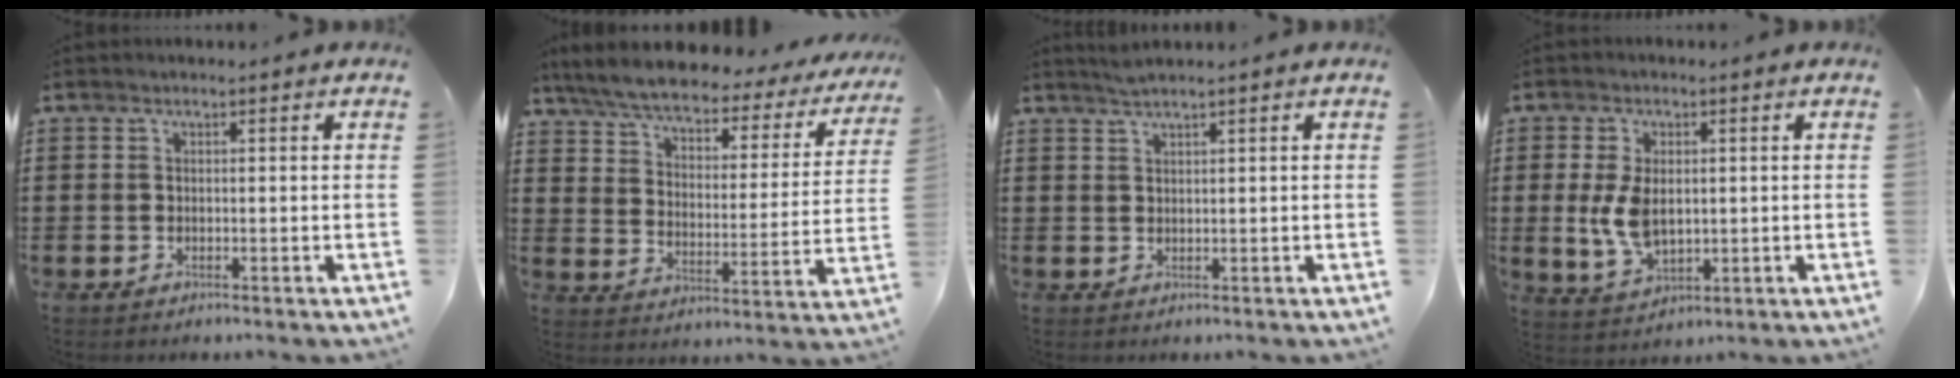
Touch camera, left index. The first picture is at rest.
{"total": 5.8, "force": [5.2, 1.2, 2.4], "torque": [-0.073, -0.033, 0.086]}
{"total": 1.6, "force": [1.3, -0.2, 0.8], "torque": [-0.018, -0.001, 0.025]}
{"total": 7.1, "force": [0.4, 4.3, 5.6], "torque": [-0.142, -0.001, 0.001]}